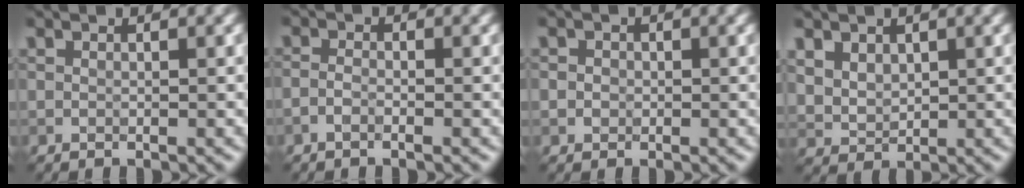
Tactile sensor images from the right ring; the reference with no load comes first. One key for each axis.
{"total": 1.0, "fx": -0.7, "fy": 0.3, "fz": 0.7, "tx": -0.016, "ty": 0.000, "tz": -0.017}
{"total": 1.2, "fx": 0.1, "fy": 1.1, "fz": 0.4, "tx": 0.000, "ty": 0.001, "tz": -0.004}
{"total": 2.7, "fx": 1.3, "fy": 2.0, "fz": 1.3, "tx": -0.035, "ty": -0.006, "tz": 0.034}